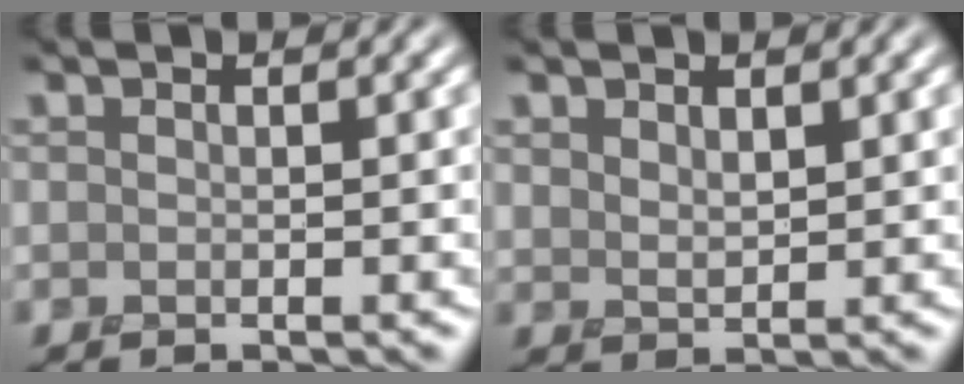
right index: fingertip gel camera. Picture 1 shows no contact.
{"total": 1.6, "force": [1.2, 0.8, 0.7], "torque": [-0.020, -0.005, 0.026]}